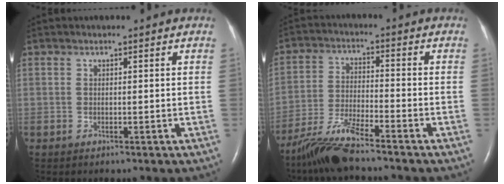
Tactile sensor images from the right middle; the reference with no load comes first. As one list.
[{"total": 8.2, "force": [-6.9, 0.0, 4.5], "torque": [-0.096, -0.028, -0.133]}]